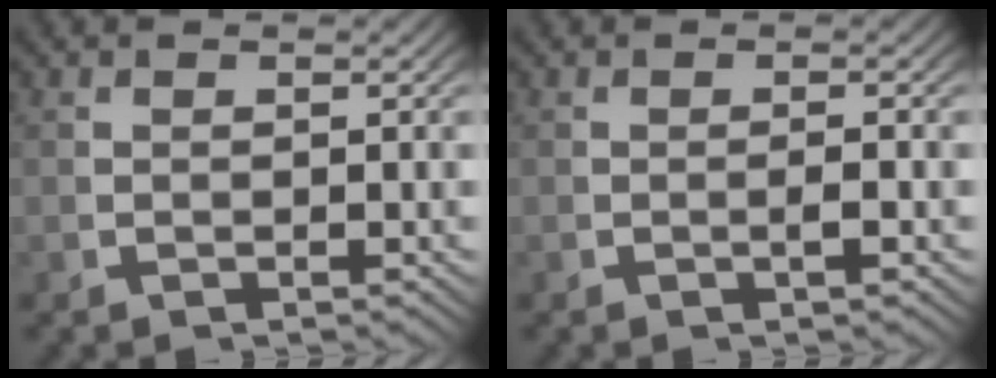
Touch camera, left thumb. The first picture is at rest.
{"total": 1.0, "force": [-0.2, 0.3, 1.0], "torque": [-0.017, 0.003, -0.006]}